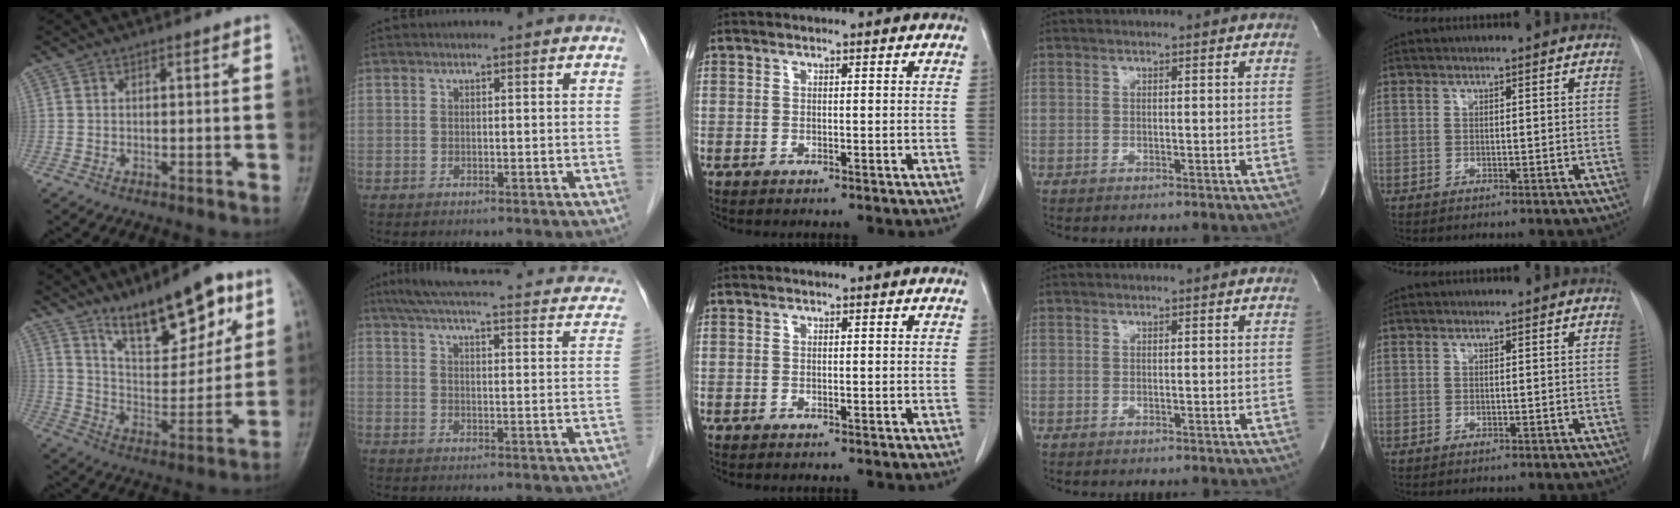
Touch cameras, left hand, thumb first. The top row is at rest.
{"thumb": {"total": 17.3, "force": [10.8, 6.5, 11.8], "torque": [-0.143, -0.058, 0.187]}, "index": {"total": 26.7, "force": [22.3, 5.1, 13.8], "torque": [-0.199, 0.015, 0.261]}}